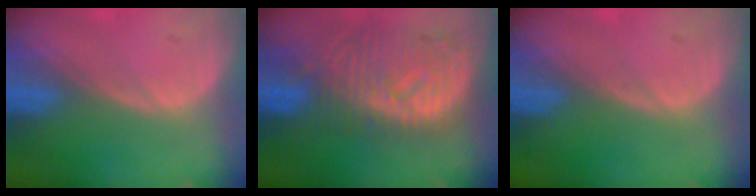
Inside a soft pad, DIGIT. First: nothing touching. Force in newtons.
{"total": 11.2, "press": 9.8, "slide": 5.4}
{"total": 0.0}